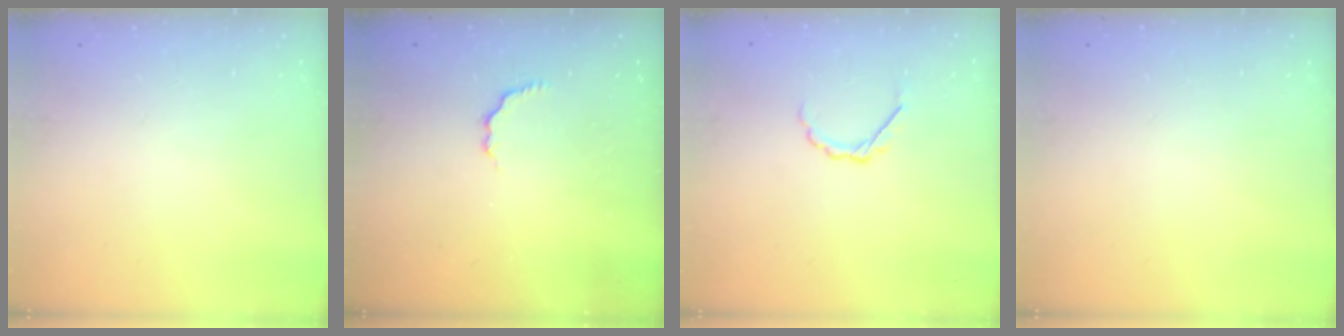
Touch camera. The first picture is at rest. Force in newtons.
{"total": 2.8, "press": 2.6, "slide": 0.9}
{"total": 2.9, "press": 2.7, "slide": 0.9}
{"total": 0.0}